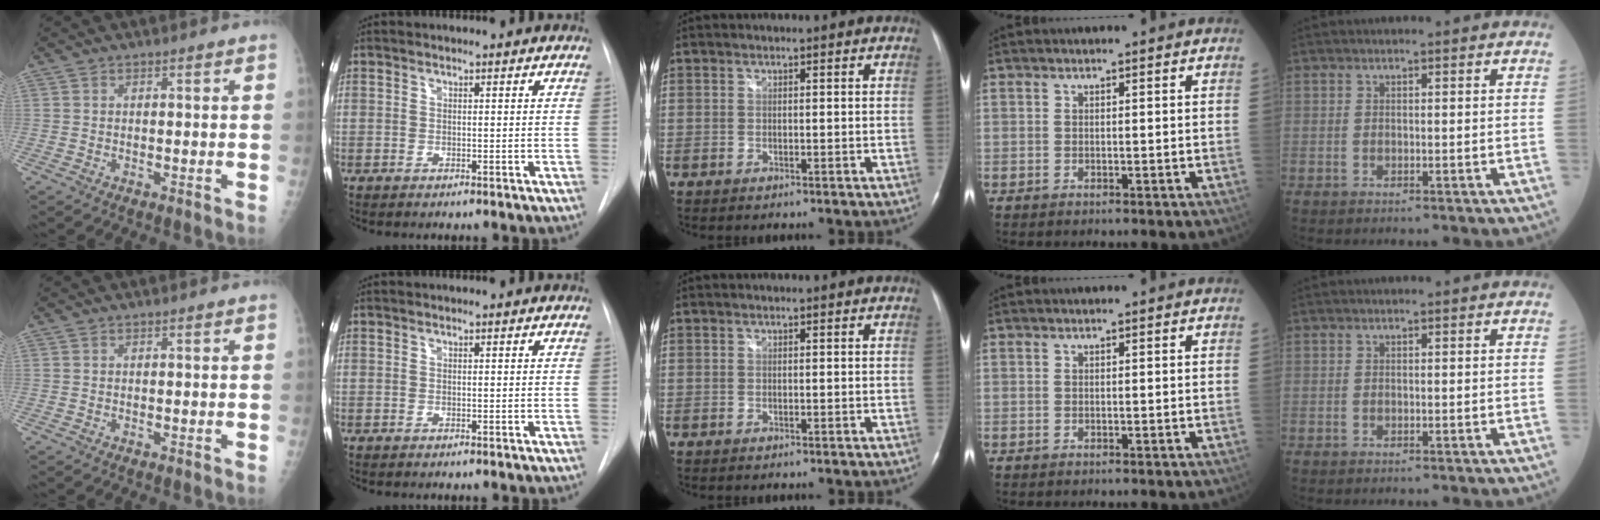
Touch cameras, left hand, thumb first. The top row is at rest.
{}